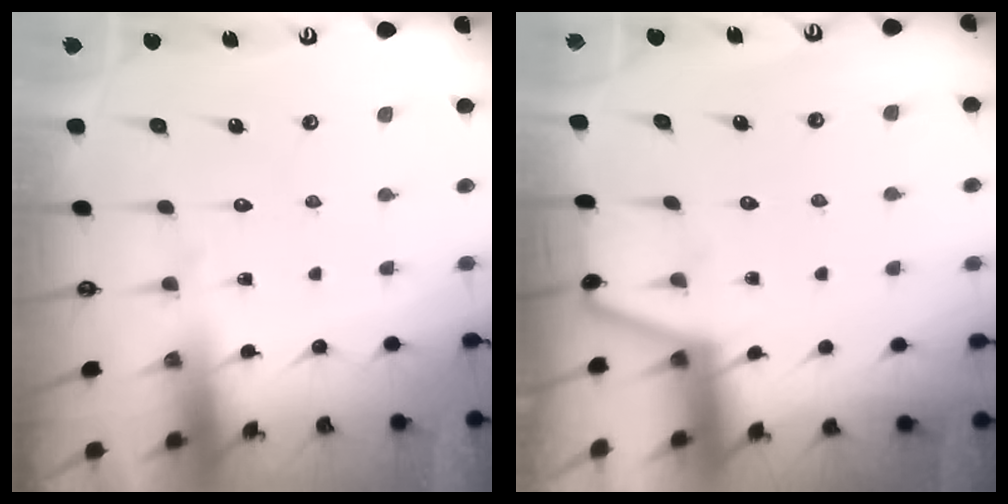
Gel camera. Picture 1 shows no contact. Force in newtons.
{"total": 1.4, "press": 1.4, "slide": 0.2}